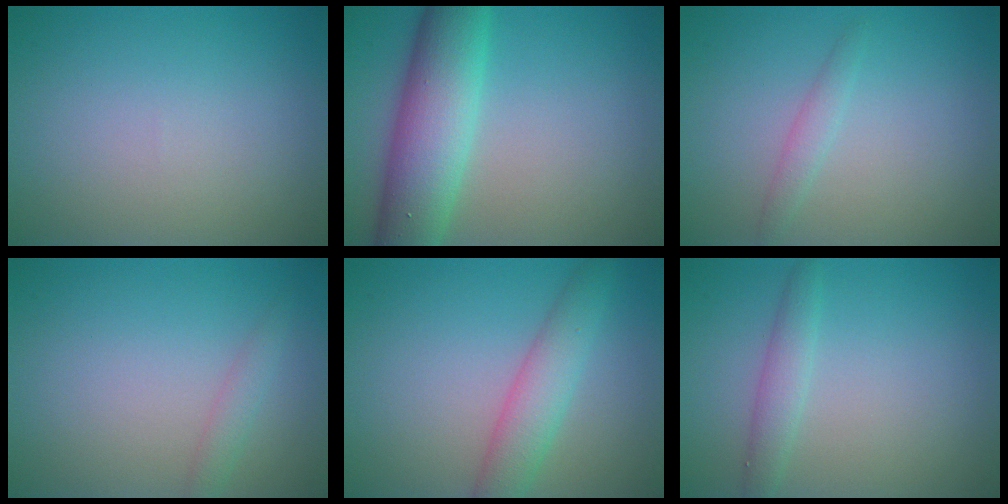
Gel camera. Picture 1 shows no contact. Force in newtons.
{"total": 8.2, "press": 8.2, "slide": 0.3}
{"total": 1.2, "press": 1.2, "slide": 0.1}
{"total": 1.3, "press": 1.3, "slide": 0.1}
{"total": 3.7, "press": 3.7, "slide": 0.1}
{"total": 1.9, "press": 1.9, "slide": 0.1}